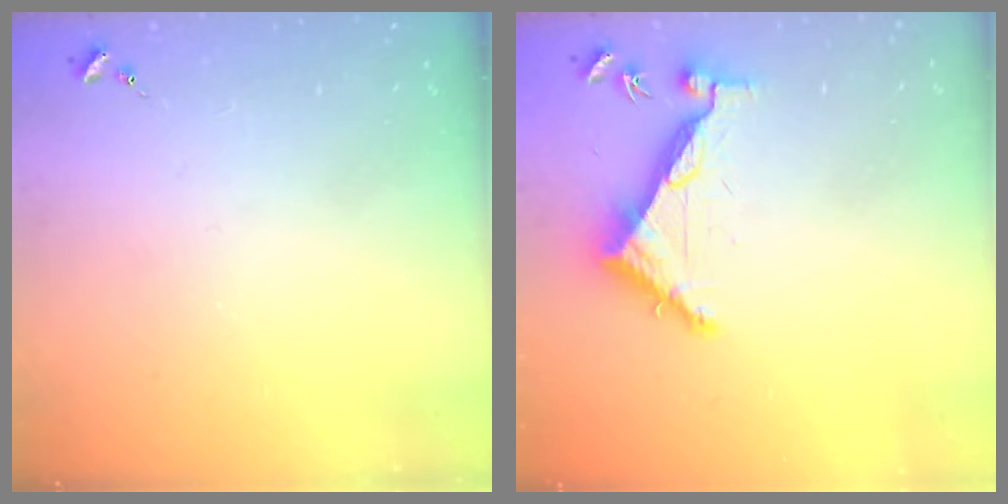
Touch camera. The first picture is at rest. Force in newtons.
{"total": 7.2, "press": 7.2, "slide": 0.3}